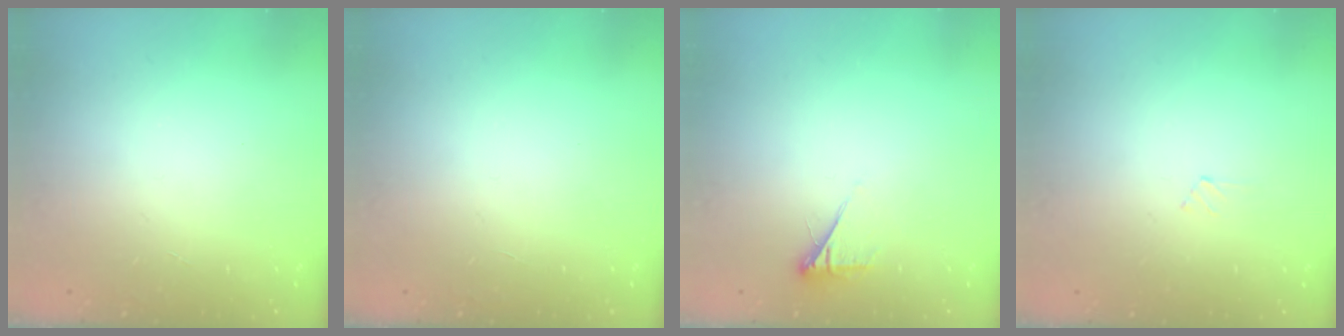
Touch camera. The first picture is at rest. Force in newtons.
{"total": 0.0}
{"total": 5.5, "press": 5.5, "slide": 0.7}
{"total": 2.7, "press": 2.7, "slide": 0.3}